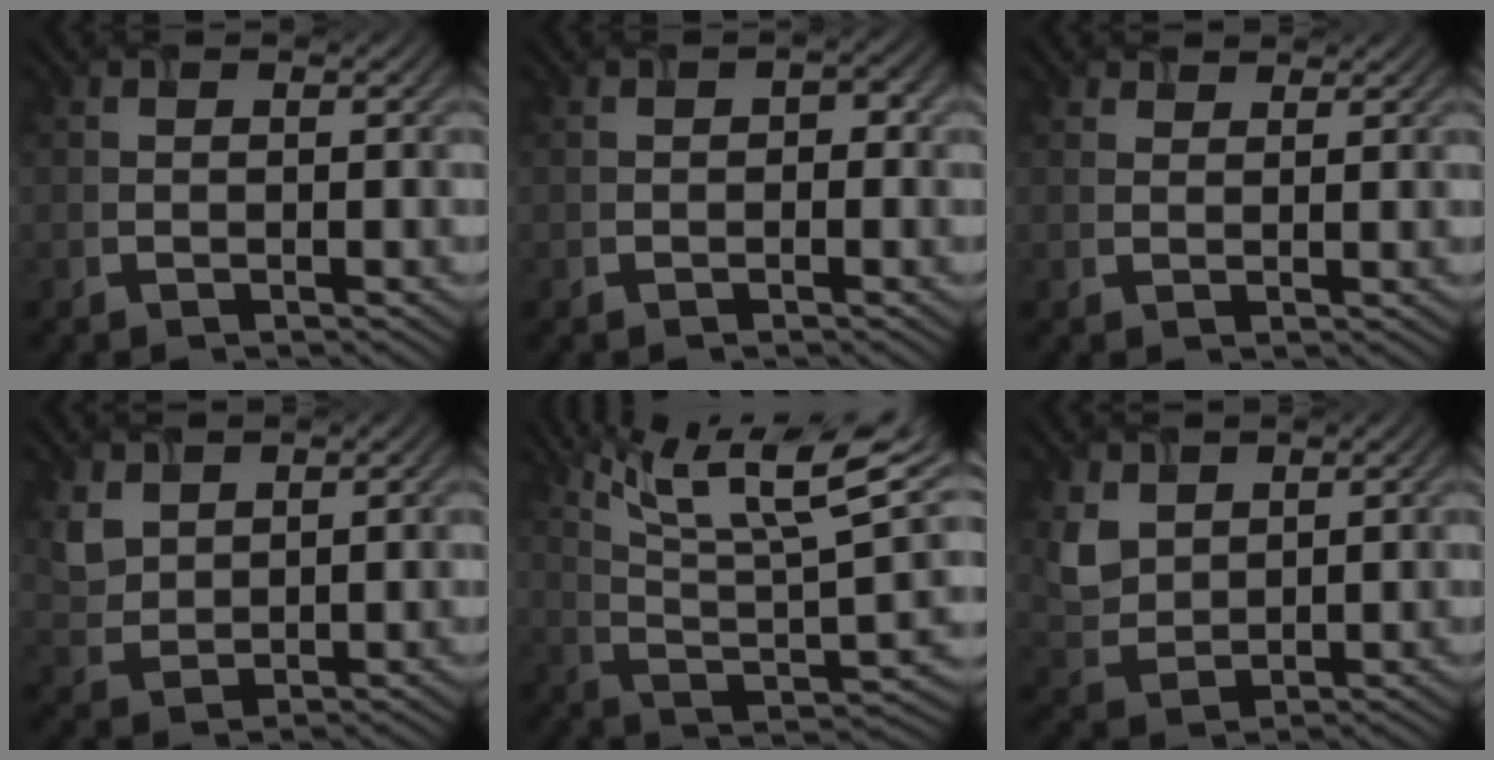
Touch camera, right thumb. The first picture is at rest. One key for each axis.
{"total": 0.8, "fx": -0.4, "fy": 0.6, "fz": 0.4, "tx": -0.003, "ty": 0.000, "tz": -0.002}
{"total": 1.3, "fx": 1.3, "fy": 0.2, "fz": -0.4, "tx": -0.005, "ty": -0.005, "tz": 0.031}
{"total": 3.8, "fx": 2.7, "fy": 2.4, "fz": 1.2, "tx": -0.048, "ty": -0.006, "tz": 0.070}
{"total": 15.2, "fx": 9.8, "fy": 3.6, "fz": 11.0, "tx": -0.216, "ty": -0.011, "tz": 0.183}
{"total": 4.4, "fx": 2.9, "fy": 3.0, "fz": 1.5, "tx": -0.056, "ty": -0.009, "tz": 0.075}